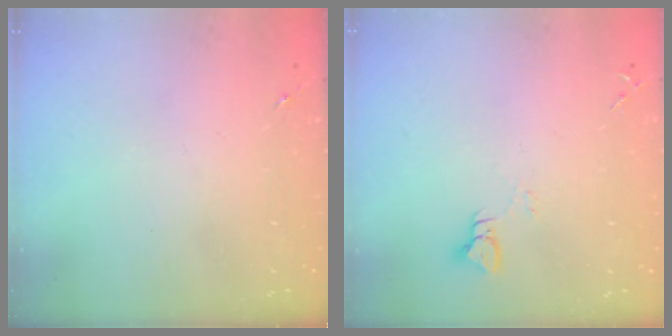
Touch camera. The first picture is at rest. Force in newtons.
{"total": 2.9, "press": 2.9, "slide": 0.2}